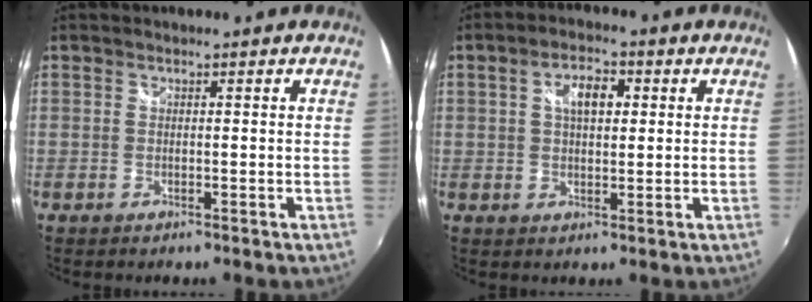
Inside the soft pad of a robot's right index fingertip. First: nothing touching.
{"total": 5.6, "force": [1.4, 2.9, 4.6], "torque": [-0.078, 0.015, 0.023]}